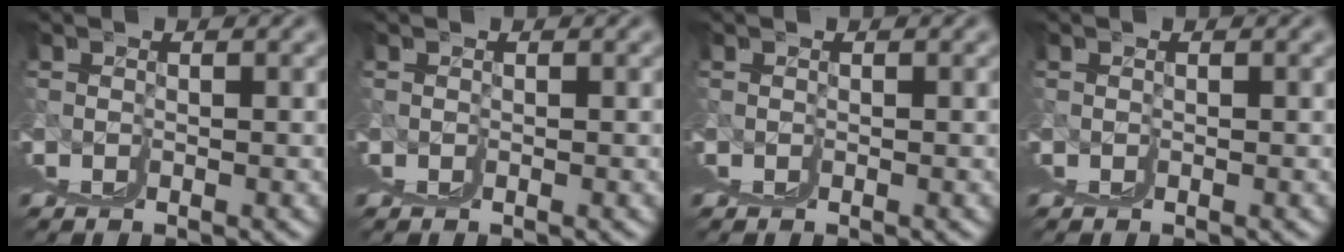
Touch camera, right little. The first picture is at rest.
{"total": 0.0}
{"total": 0.0}
{"total": 0.0}